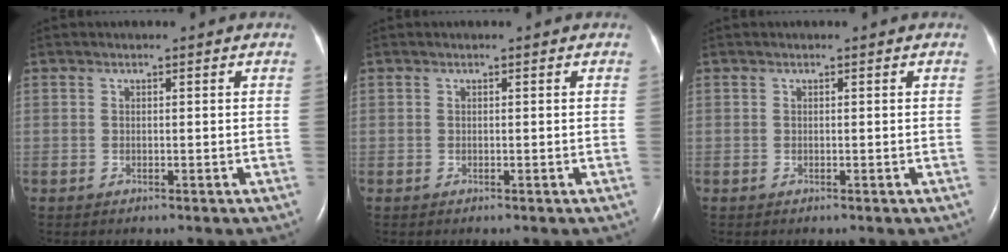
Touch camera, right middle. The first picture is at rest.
{"total": 0.0}
{"total": 0.0}